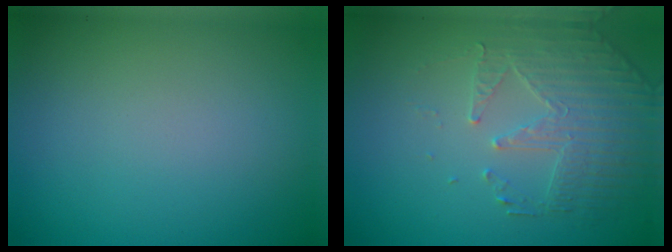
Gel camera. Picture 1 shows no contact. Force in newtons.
{"total": 2.5, "press": 2.2, "slide": 1.2}